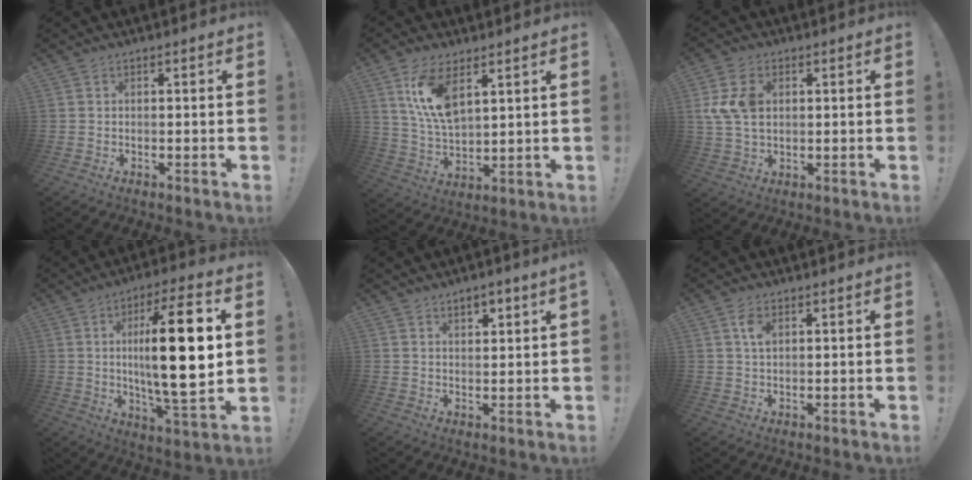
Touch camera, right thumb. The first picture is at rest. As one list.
[{"total": 12.0, "force": [6.3, 5.5, 8.6], "torque": [-0.181, -0.026, 0.114]}, {"total": 9.5, "force": [2.3, 6.6, 6.4], "torque": [-0.135, -0.001, 0.043]}, {"total": 22.5, "force": [2.5, 5.4, 21.7], "torque": [-0.348, -0.013, 0.025]}, {"total": 3.1, "force": [2.0, 0.9, 2.1], "torque": [-0.032, -0.009, 0.033]}, {"total": 4.1, "force": [1.7, 2.1, 3.0], "torque": [-0.048, -0.002, 0.028]}]